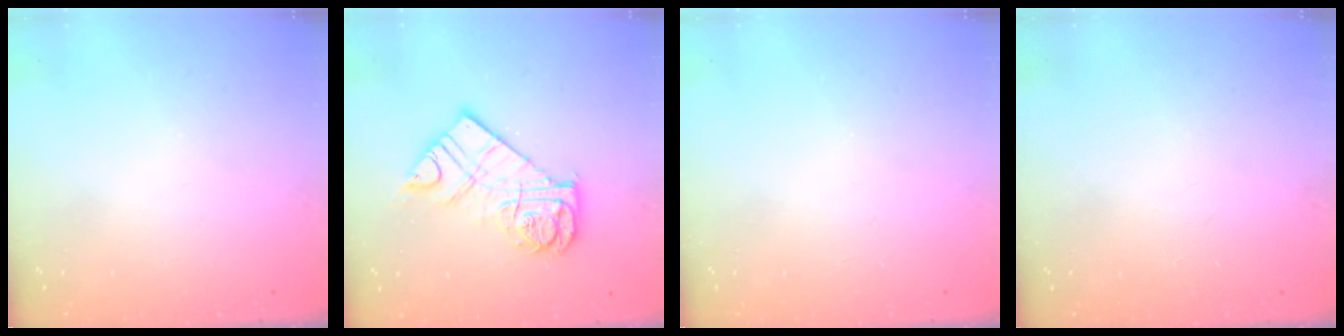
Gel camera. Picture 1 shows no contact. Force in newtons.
{"total": 13.9, "press": 13.8, "slide": 1.5}
{"total": 0.0}
{"total": 0.7, "press": 0.6, "slide": 0.1}